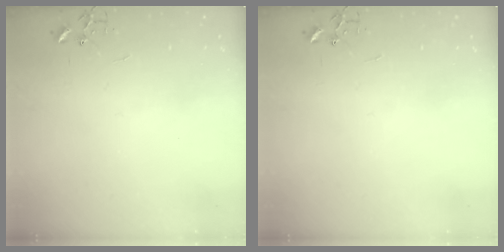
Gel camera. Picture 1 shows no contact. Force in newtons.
{"total": 0.0}